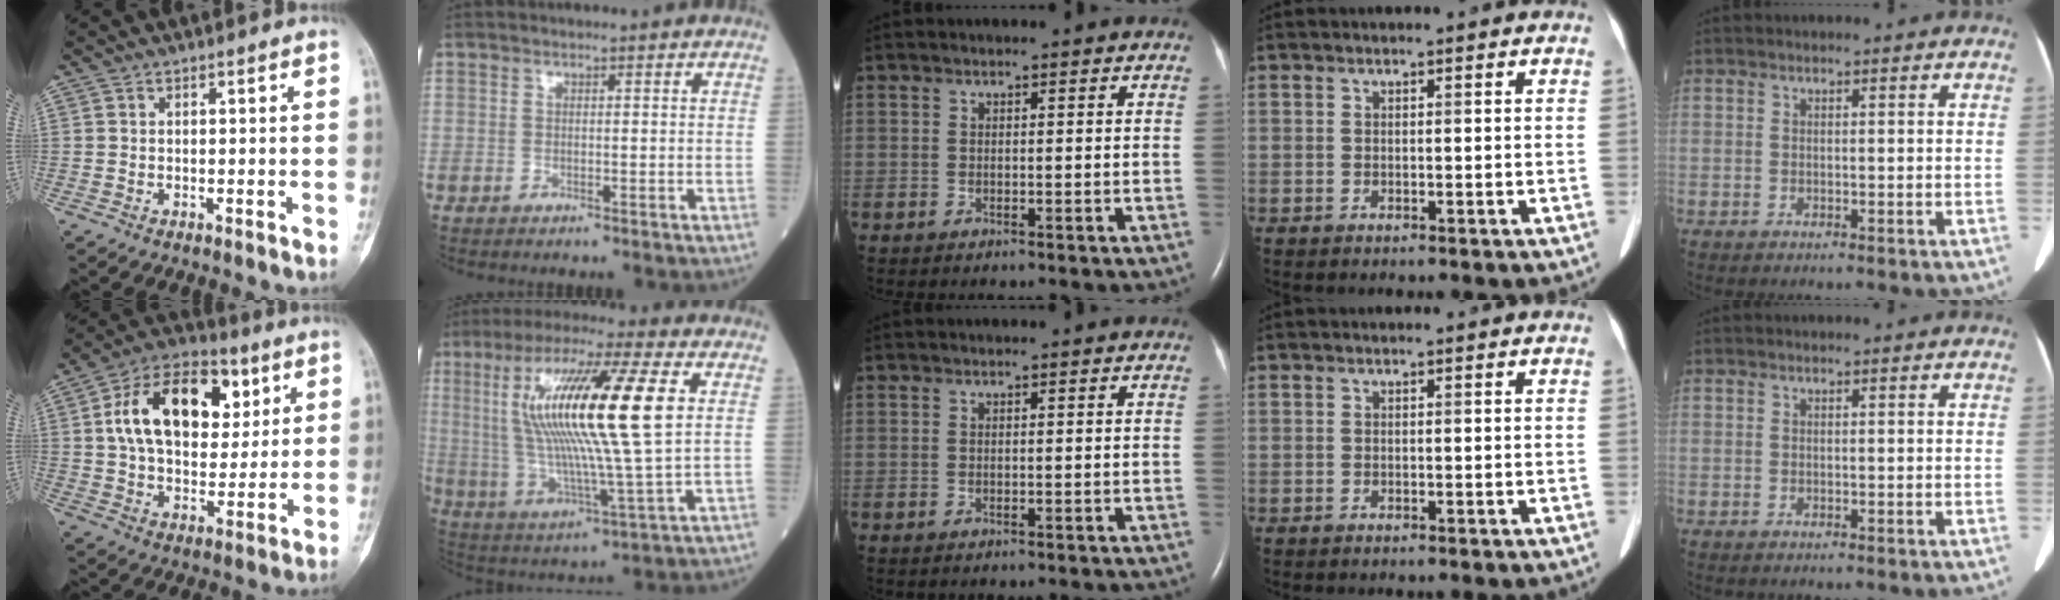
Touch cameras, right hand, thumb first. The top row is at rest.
{"thumb": {"total": 19.7, "force": [5.9, 12.3, 14.2], "torque": [-0.200, 0.001, 0.094]}, "index": {"total": 21.1, "force": [4.6, 1.4, 20.6], "torque": [-0.402, 0.010, 0.069]}, "middle": {"total": 0.8, "force": [-0.7, 0.2, 0.3], "torque": [-0.007, -0.001, -0.008]}}